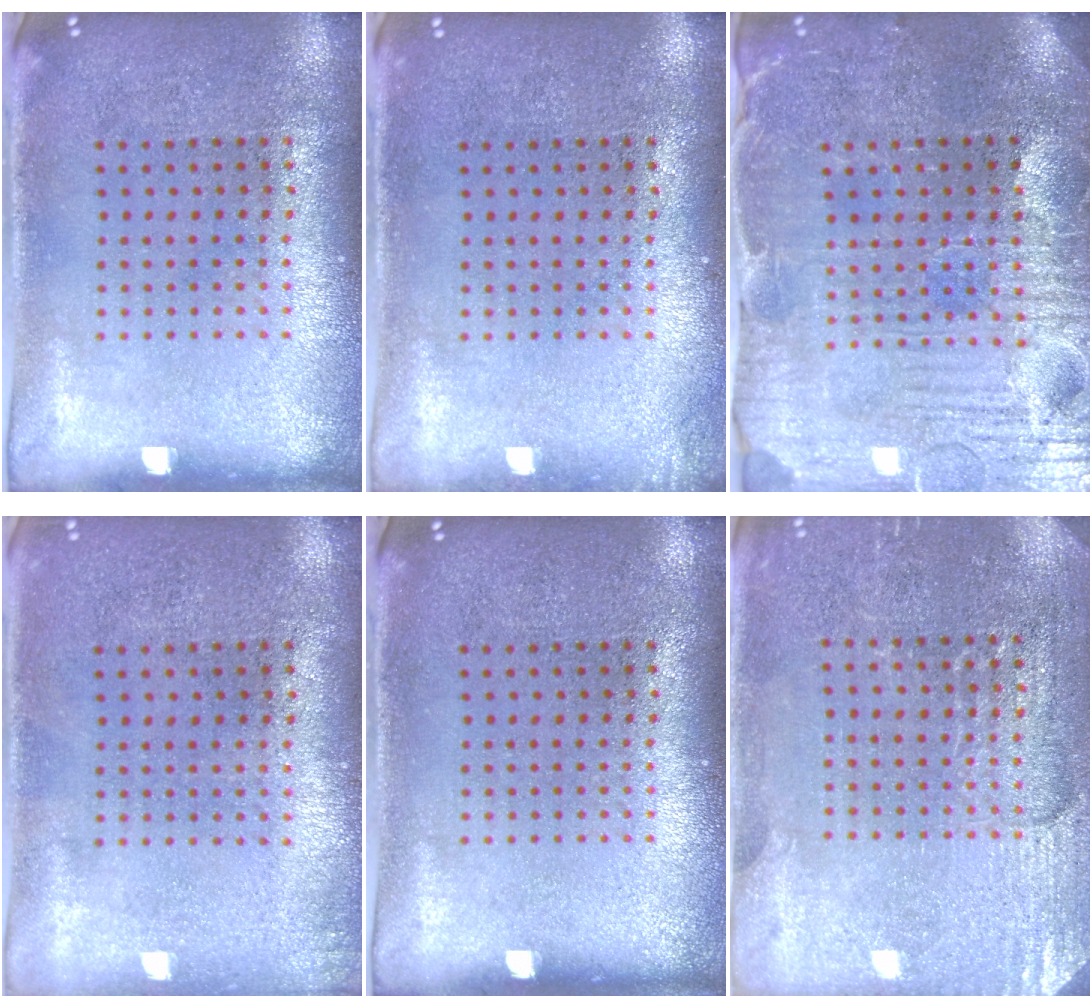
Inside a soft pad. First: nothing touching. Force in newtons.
{"total": 0.7, "press": 0.7, "slide": 0.1}
{"total": 4.0, "press": 3.9, "slide": 1.0}
{"total": 0.5, "press": 0.5, "slide": 0.1}
{"total": 0.0}
{"total": 2.9, "press": 2.9, "slide": 0.2}